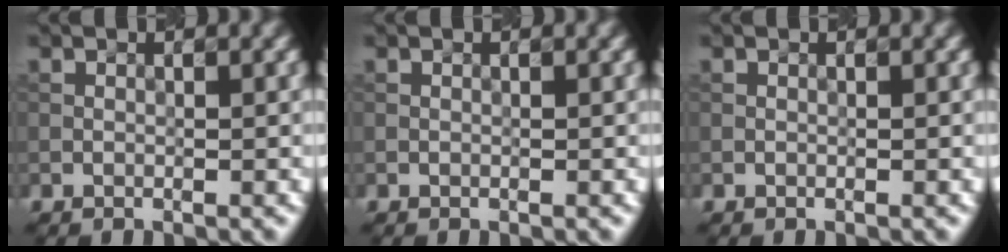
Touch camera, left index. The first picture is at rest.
{"total": 0.0}
{"total": 0.0}